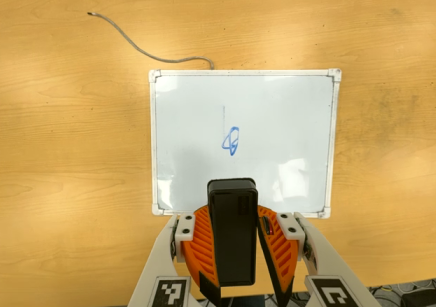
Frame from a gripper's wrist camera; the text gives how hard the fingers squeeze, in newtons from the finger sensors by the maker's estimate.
{"total": 8.3, "left": 8.3, "right": 8.2}